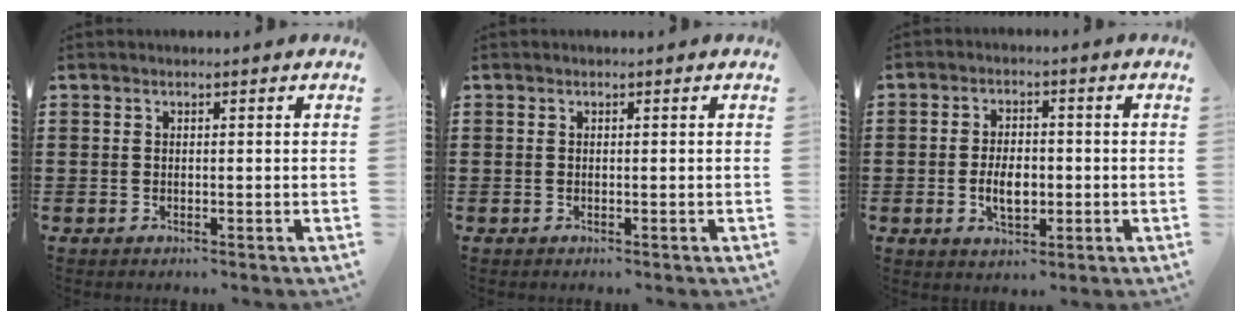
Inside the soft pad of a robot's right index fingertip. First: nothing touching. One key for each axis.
{"total": 0.0}
{"total": 5.3, "fx": -1.0, "fy": 2.9, "fz": 4.3, "tx": -0.070, "ty": -0.002, "tz": -0.022}